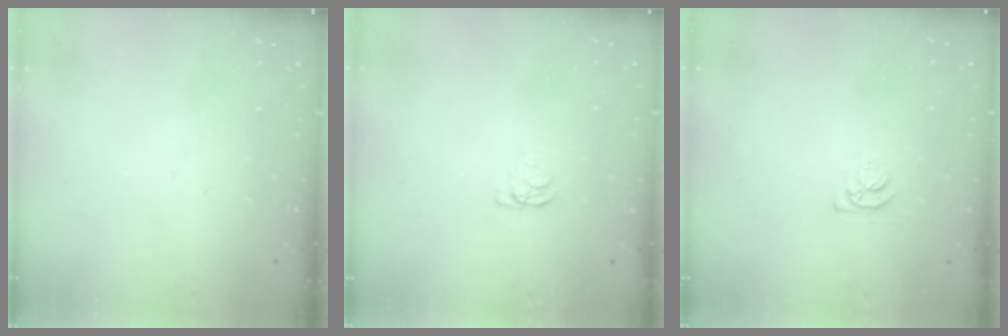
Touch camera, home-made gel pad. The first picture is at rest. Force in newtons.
{"total": 1.2, "press": 1.1, "slide": 0.3}
{"total": 4.3, "press": 4.2, "slide": 0.5}